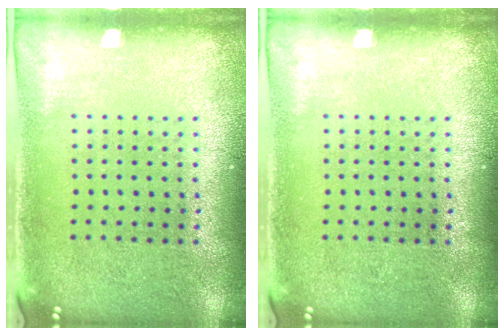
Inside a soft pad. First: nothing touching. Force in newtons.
{"total": 0.0}